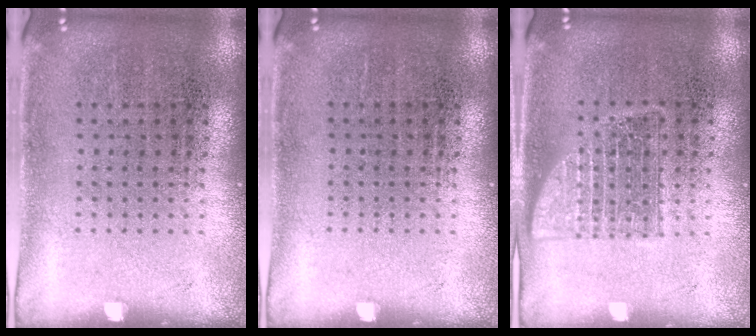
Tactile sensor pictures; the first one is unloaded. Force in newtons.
{"total": 0.0}
{"total": 1.0, "press": 1.0, "slide": 0.2}